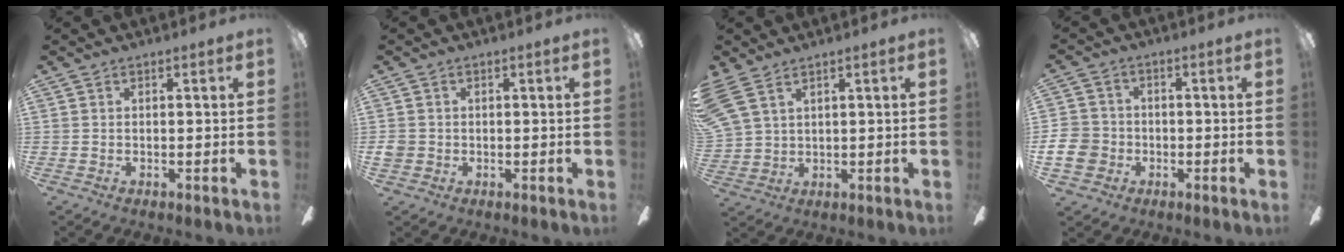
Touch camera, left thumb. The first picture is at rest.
{"total": 2.3, "force": [-0.2, 2.2, 0.7], "torque": [-0.013, 0.001, -0.001]}
{"total": 5.8, "force": [4.2, 2.8, 3.0], "torque": [-0.075, -0.010, 0.083]}
{"total": 7.9, "force": [-1.8, 7.0, 3.2], "torque": [-0.085, 0.018, -0.035]}